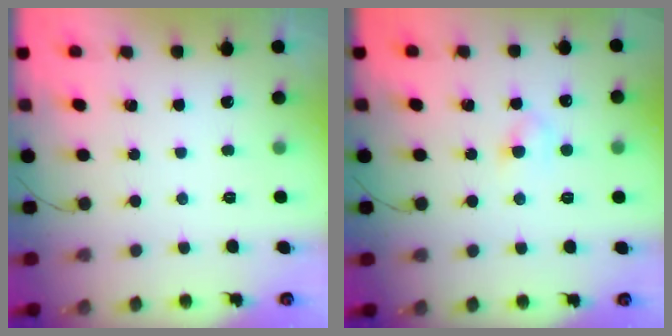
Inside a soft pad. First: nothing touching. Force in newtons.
{"total": 3.4, "press": 3.2, "slide": 1.1}